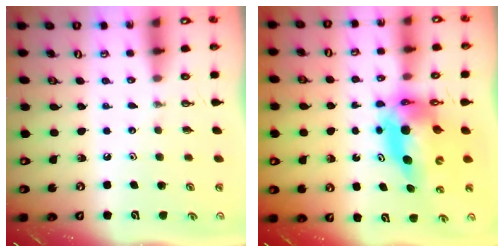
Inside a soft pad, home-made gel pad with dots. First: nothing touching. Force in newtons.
{"total": 10.6, "press": 10.5, "slide": 1.0}